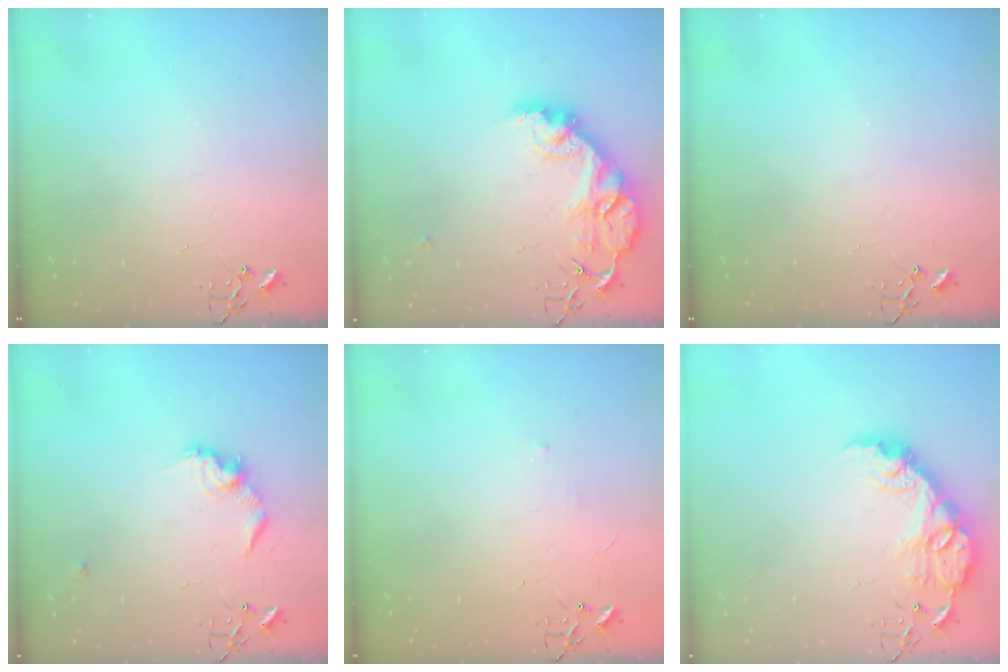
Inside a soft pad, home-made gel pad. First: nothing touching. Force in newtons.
{"total": 15.4, "press": 15.4, "slide": 1.1}
{"total": 0.0}
{"total": 11.9, "press": 11.8, "slide": 1.0}
{"total": 2.9, "press": 2.9, "slide": 0.4}
{"total": 15.4, "press": 15.4, "slide": 1.1}